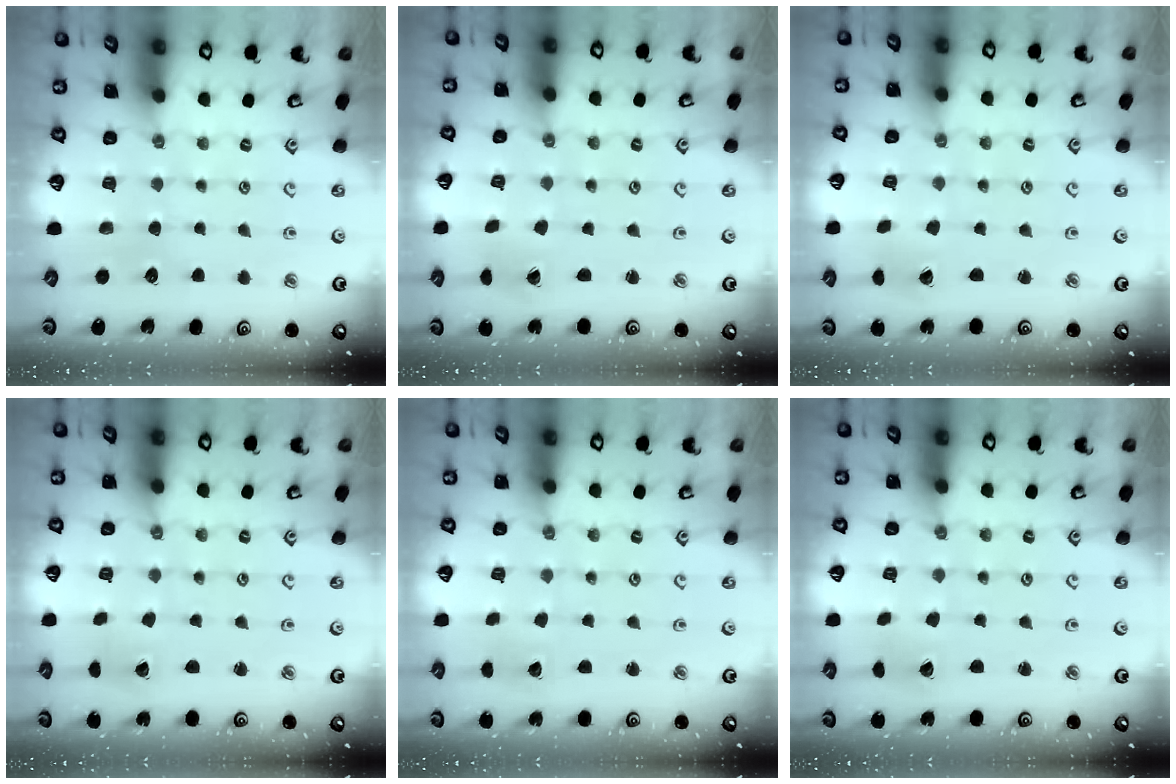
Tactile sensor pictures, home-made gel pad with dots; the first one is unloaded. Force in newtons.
{"total": 0.7, "press": 0.7, "slide": 0.1}
{"total": 0.0}
{"total": 1.9, "press": 1.9, "slide": 0.0}
{"total": 1.7, "press": 1.7, "slide": 0.1}
{"total": 1.9, "press": 1.8, "slide": 0.3}